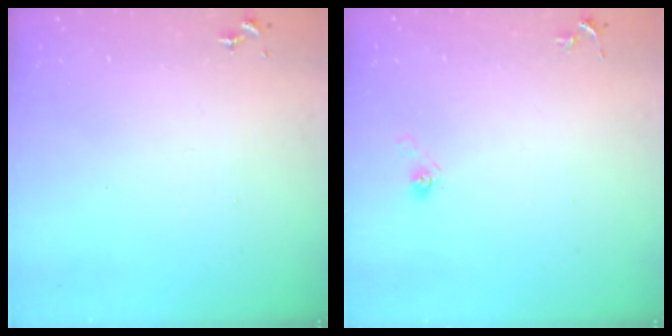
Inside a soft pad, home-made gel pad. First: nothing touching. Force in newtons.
{"total": 3.6, "press": 3.0, "slide": 2.0}